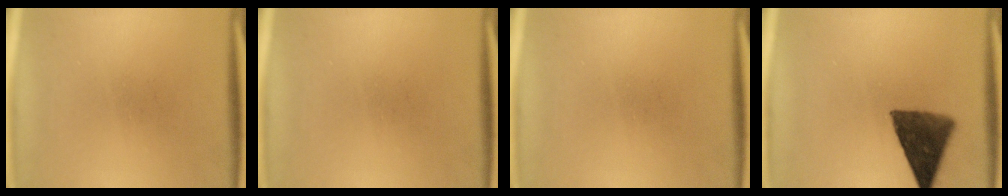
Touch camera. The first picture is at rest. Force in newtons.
{"total": 0.0}
{"total": 0.0}
{"total": 10.4}